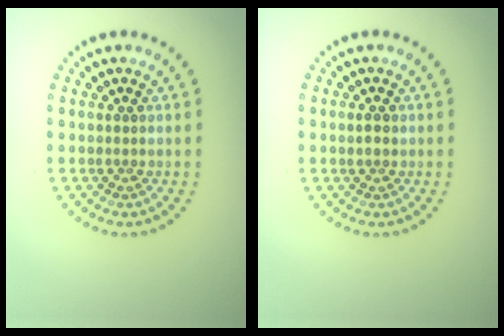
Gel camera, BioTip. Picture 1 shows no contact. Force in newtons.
{"total": 1.0, "press": 1.0, "slide": 0.2}